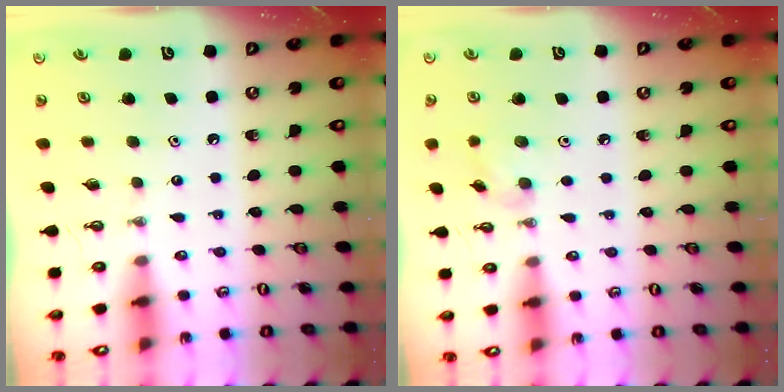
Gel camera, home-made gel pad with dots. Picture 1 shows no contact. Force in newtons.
{"total": 7.5, "press": 7.1, "slide": 2.3}